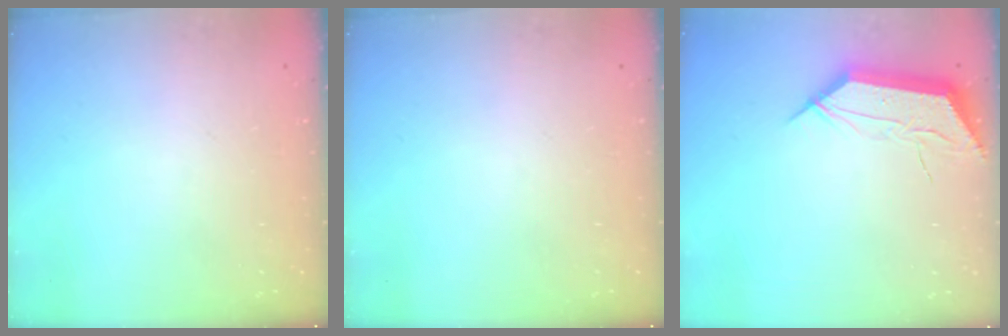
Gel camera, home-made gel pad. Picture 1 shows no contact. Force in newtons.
{"total": 0.0}
{"total": 10.8, "press": 10.8, "slide": 1.1}